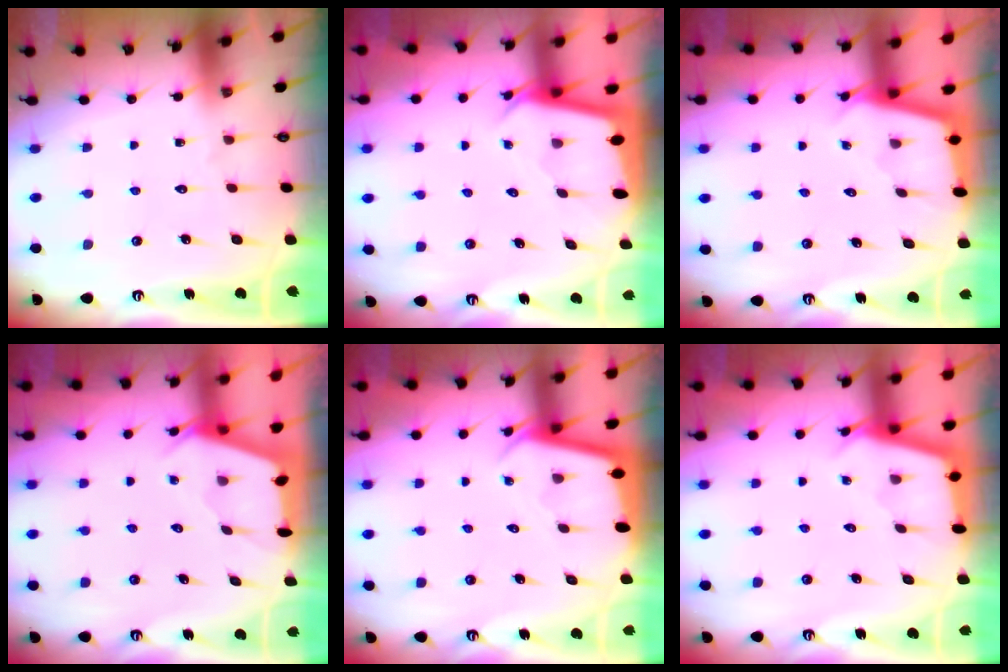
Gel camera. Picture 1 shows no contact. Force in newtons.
{"total": 2.3, "press": 2.3, "slide": 0.1}
{"total": 2.1, "press": 2.1, "slide": 0.2}
{"total": 2.4, "press": 2.4, "slide": 0.3}
{"total": 2.3, "press": 2.3, "slide": 0.1}
{"total": 2.9, "press": 2.9, "slide": 0.3}